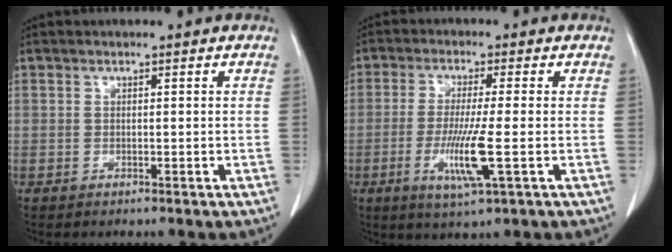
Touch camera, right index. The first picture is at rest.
{"total": 7.8, "force": [-2.0, -0.3, 7.5], "torque": [-0.152, -0.022, -0.035]}